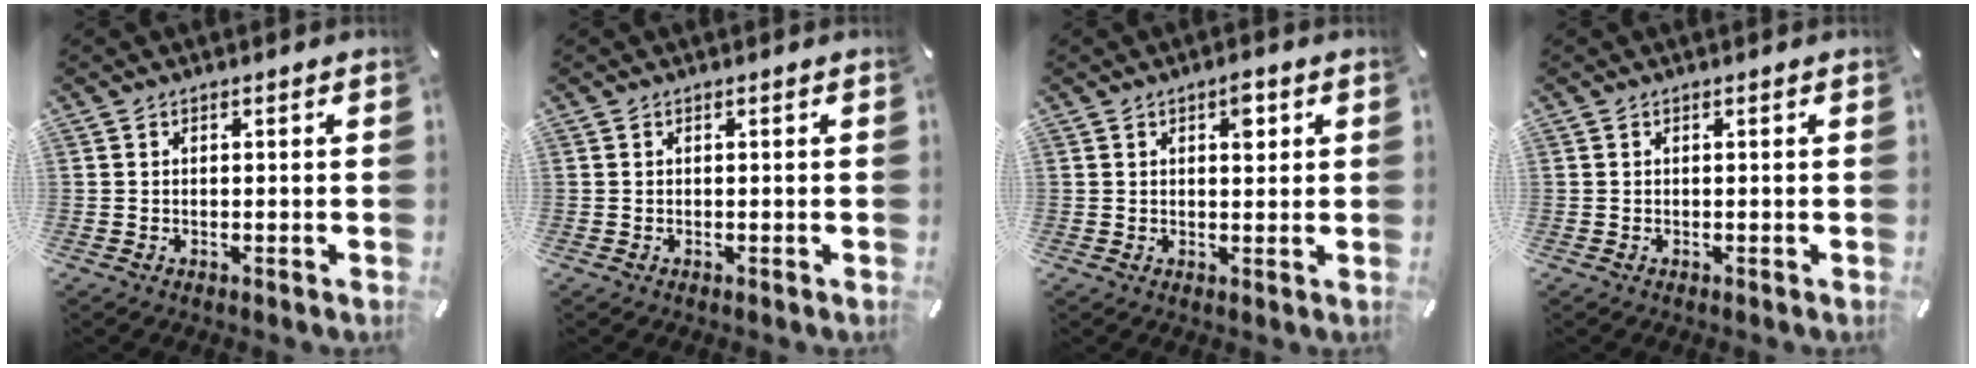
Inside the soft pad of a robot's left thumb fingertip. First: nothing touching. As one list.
[{"total": 0.0}, {"total": 3.9, "force": [1.5, 2.0, 2.9], "torque": [-0.023, -0.010, 0.016]}, {"total": 0.0}]